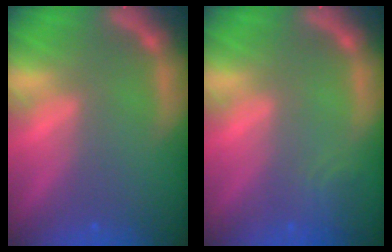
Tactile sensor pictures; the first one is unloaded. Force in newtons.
{"total": 1.9}